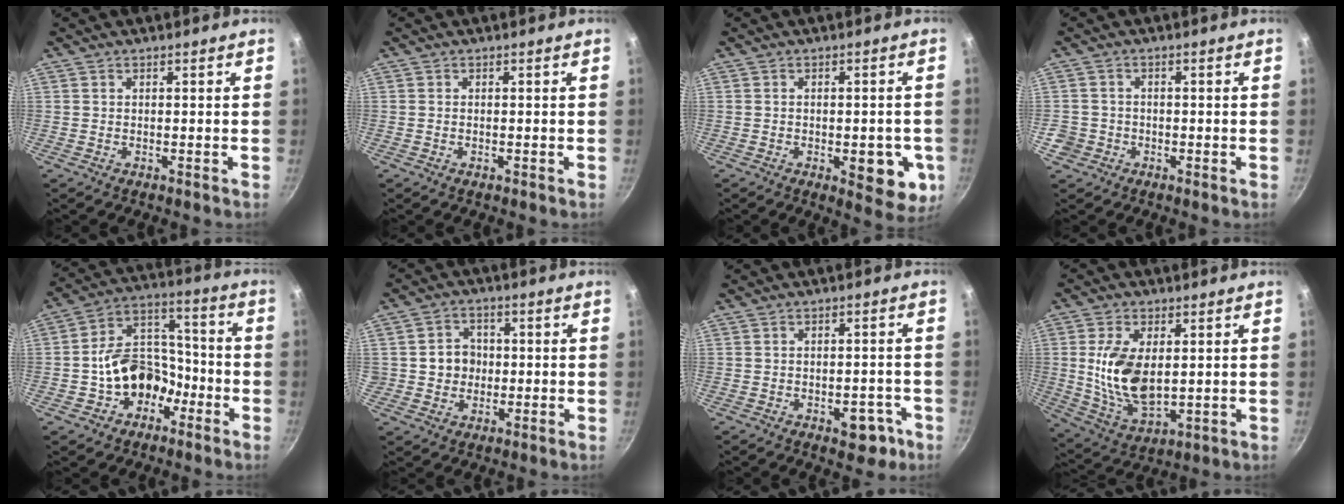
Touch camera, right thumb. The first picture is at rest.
{"total": 0.0}
{"total": 9.4, "force": [-2.5, 4.5, 7.9], "torque": [-0.062, 0.001, -0.028]}
{"total": 3.8, "force": [-1.5, 3.4, 1.0], "torque": [-0.011, 0.023, -0.025]}
{"total": 13.1, "force": [-5.1, 10.1, 6.7], "torque": [-0.057, 0.076, -0.085]}
{"total": 6.0, "force": [-0.1, 5.5, 2.4], "torque": [-0.003, 0.010, -0.006]}
{"total": 5.5, "force": [-2.5, 3.3, 3.7], "torque": [-0.019, 0.023, -0.020]}
{"total": 12.8, "force": [1.5, 7.0, 10.6], "torque": [-0.195, -0.016, 0.038]}